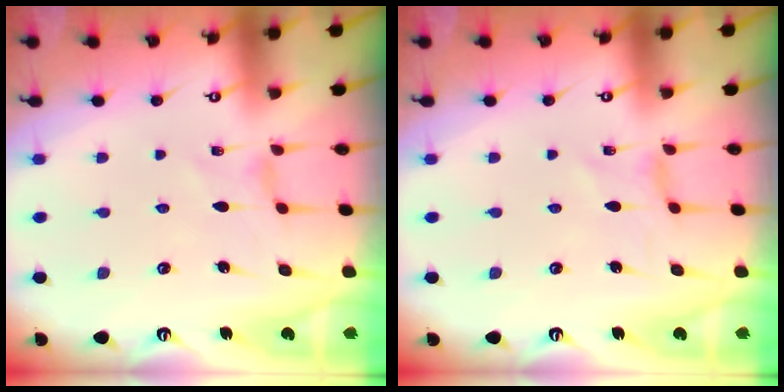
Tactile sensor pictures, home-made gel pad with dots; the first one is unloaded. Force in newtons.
{"total": 0.0}